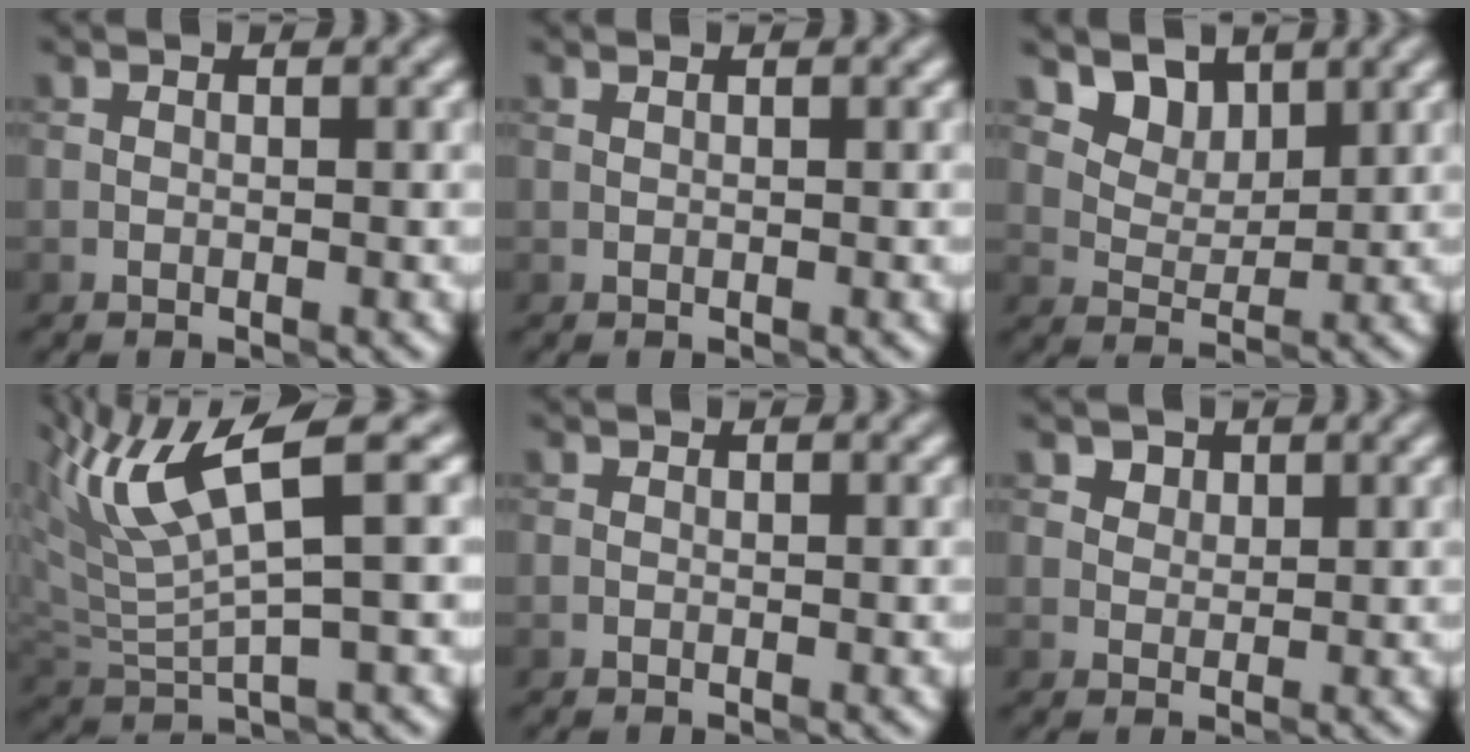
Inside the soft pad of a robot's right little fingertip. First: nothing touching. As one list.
[{"total": 0.0}, {"total": 4.7, "force": [3.4, 2.7, 1.8], "torque": [-0.045, -0.017, 0.079]}, {"total": 7.8, "force": [4.4, 1.4, 6.3], "torque": [-0.127, 0.014, 0.087]}, {"total": 0.0}, {"total": 2.8, "force": [2.0, 1.7, 0.9], "torque": [-0.024, 0.005, 0.030]}]